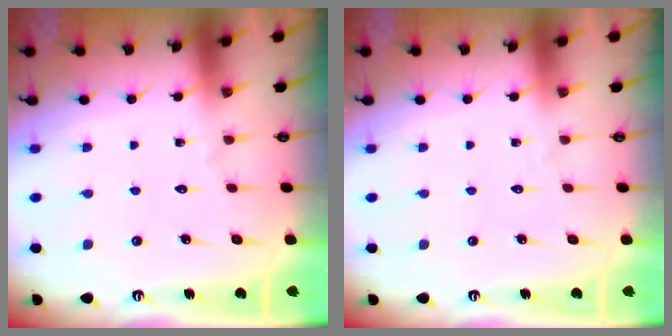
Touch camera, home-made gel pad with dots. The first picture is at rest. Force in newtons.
{"total": 0.0}